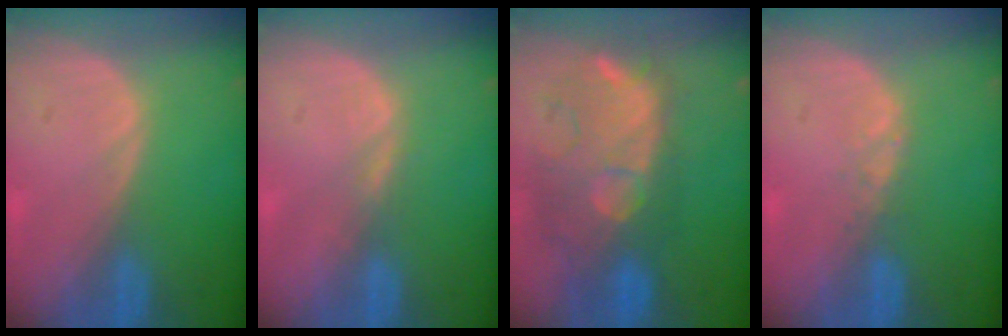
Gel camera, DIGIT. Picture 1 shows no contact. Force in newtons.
{"total": 1.1, "press": 1.1, "slide": 0.2}
{"total": 11.3, "press": 10.5, "slide": 4.2}
{"total": 1.0, "press": 1.0, "slide": 0.2}